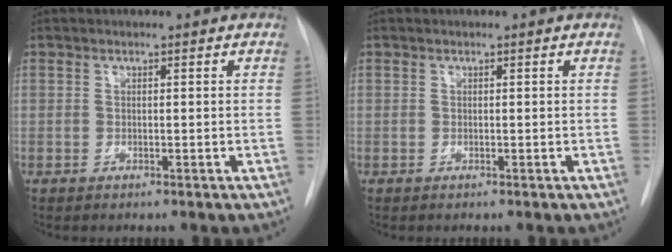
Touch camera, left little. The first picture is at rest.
{"total": 0.0}